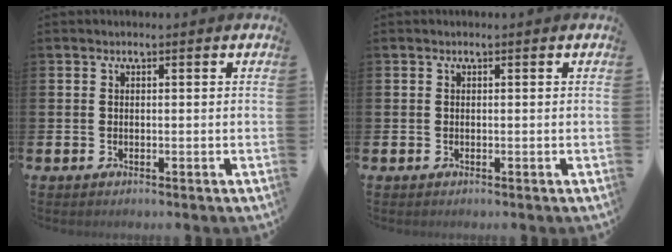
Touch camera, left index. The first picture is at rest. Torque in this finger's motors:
{"motor_torque": [0.00, 0.00, 0.00, -0.01]}